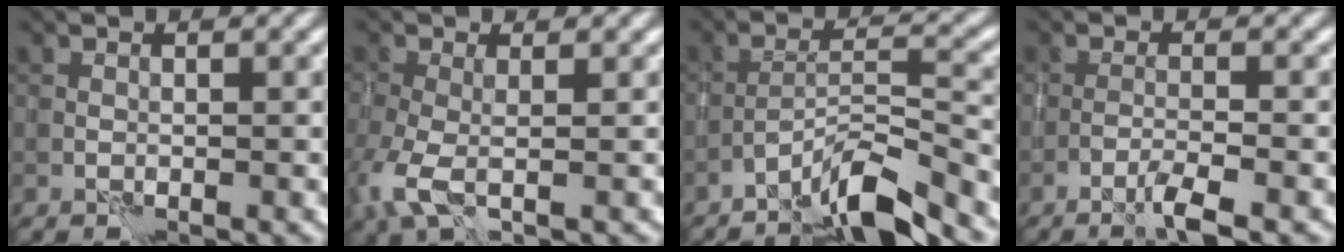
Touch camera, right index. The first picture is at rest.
{"total": 3.9, "force": [-1.3, 1.6, 3.3], "torque": [-0.091, -0.008, -0.029]}
{"total": 6.4, "force": [-5.0, 0.8, 4.0], "torque": [-0.065, 0.008, -0.092]}
{"total": 2.5, "force": [-1.6, 0.1, 1.9], "torque": [-0.033, 0.006, -0.039]}